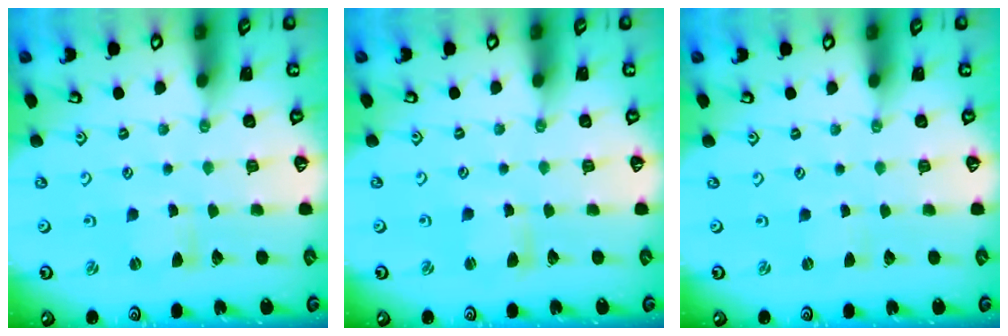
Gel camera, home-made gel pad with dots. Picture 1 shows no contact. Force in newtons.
{"total": 3.3, "press": 3.3, "slide": 0.4}
{"total": 0.0}